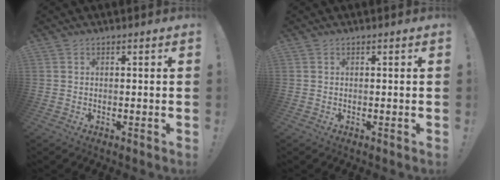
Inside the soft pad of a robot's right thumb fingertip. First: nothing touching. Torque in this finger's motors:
{"motor_torque": [-0.13, 0.13, 0.00, -0.01, 0.00]}